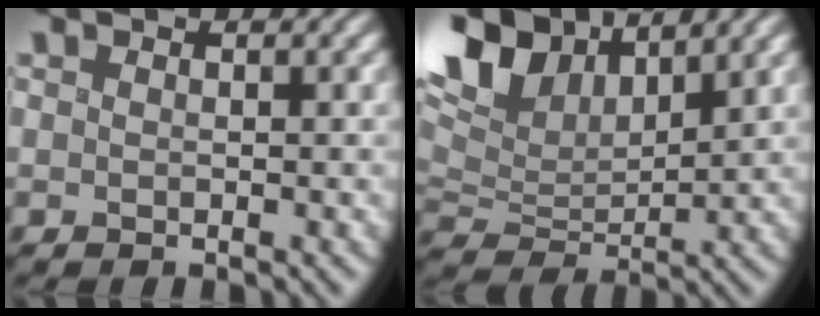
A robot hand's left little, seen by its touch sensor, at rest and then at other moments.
{"total": 8.7, "force": [5.1, 4.5, 5.5], "torque": [-0.138, 0.022, 0.089]}